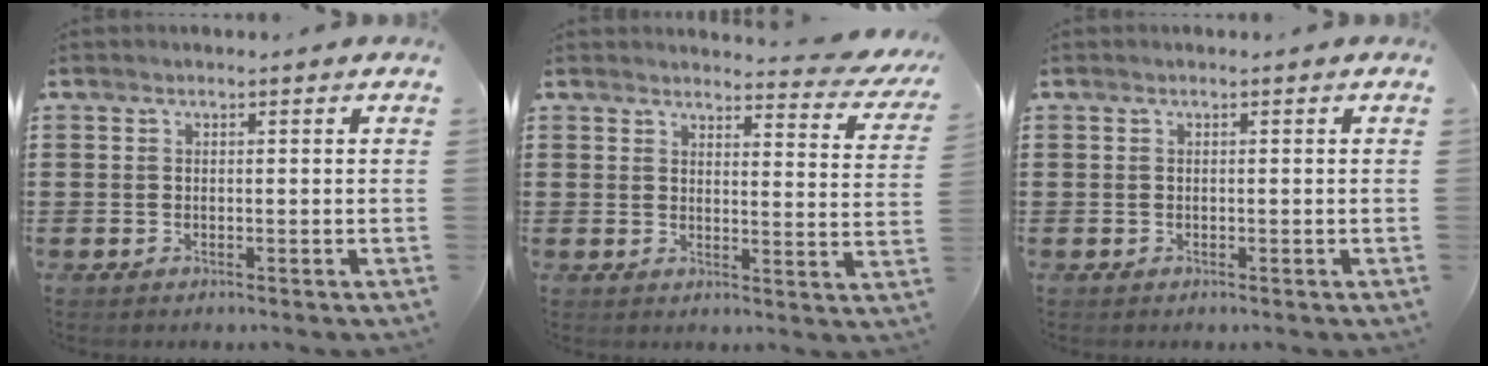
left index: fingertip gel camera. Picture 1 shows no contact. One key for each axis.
{"total": 3.7, "fx": 3.5, "fy": 0.3, "fz": 1.1, "tx": -0.021, "ty": -0.024, "tz": 0.059}
{"total": 0.0}